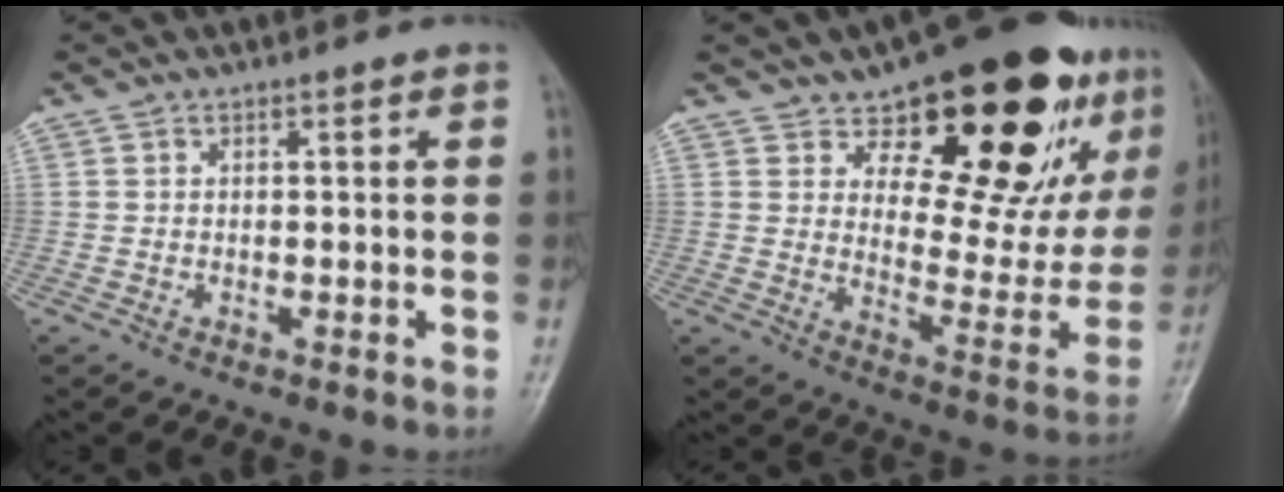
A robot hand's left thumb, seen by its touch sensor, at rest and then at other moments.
{"total": 24.1, "force": [14.0, 10.8, 16.3], "torque": [-0.164, -0.076, 0.207]}